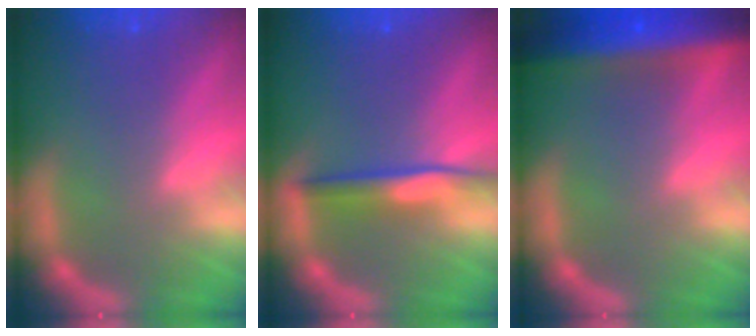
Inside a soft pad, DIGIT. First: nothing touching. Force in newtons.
{"total": 3.4}
{"total": 9.6}